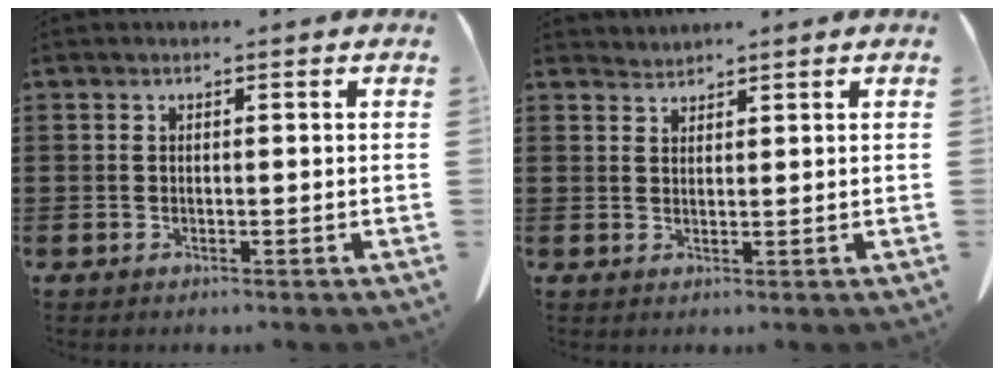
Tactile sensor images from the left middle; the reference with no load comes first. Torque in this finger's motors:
{"motor_torque": [-0.21, 0.19, -0.03, -0.02]}